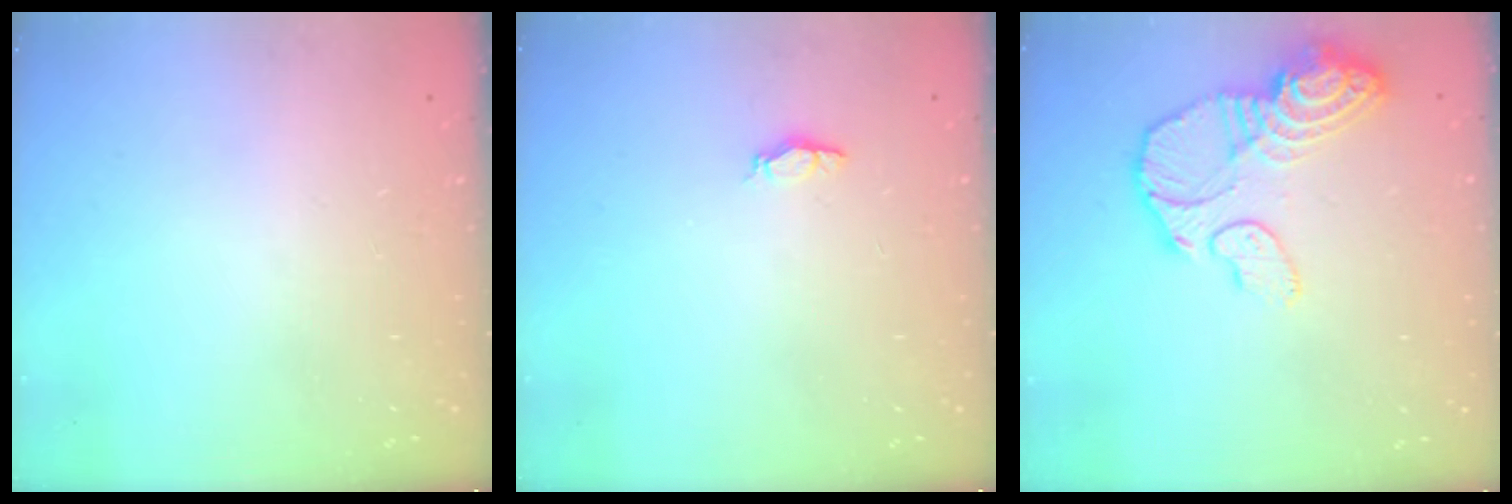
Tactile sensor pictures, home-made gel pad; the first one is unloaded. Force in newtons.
{"total": 3.7, "press": 3.3, "slide": 1.6}
{"total": 16.0, "press": 15.9, "slide": 1.4}